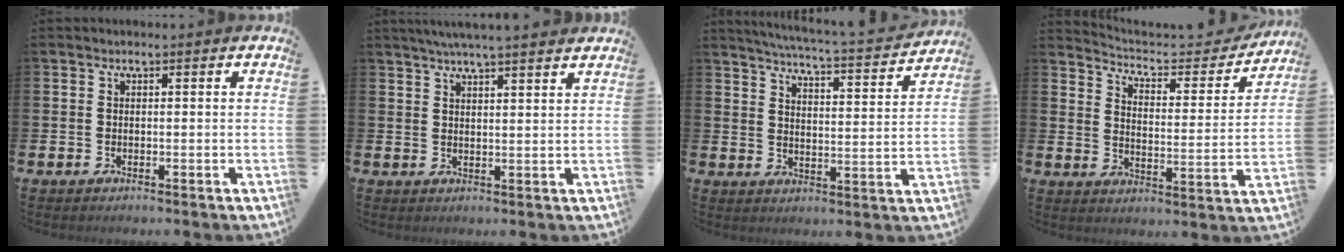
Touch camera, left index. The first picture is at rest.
{"total": 4.4, "force": [4.2, -0.4, 1.4], "torque": [-0.036, -0.010, 0.075]}
{"total": 4.7, "force": [4.5, -0.2, 1.3], "torque": [-0.041, -0.042, 0.070]}
{"total": 5.1, "force": [4.7, 1.4, 1.1], "torque": [-0.046, -0.039, 0.073]}